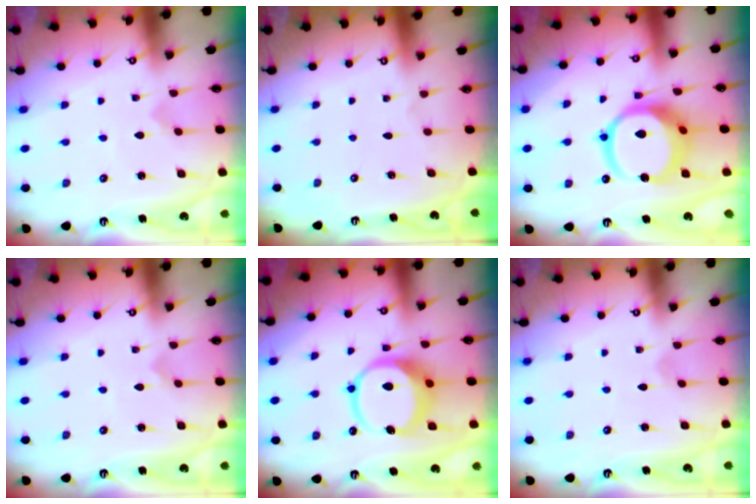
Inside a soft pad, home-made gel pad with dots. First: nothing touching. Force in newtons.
{"total": 0.0}
{"total": 15.2, "press": 15.1, "slide": 1.8}
{"total": 0.0}
{"total": 12.3, "press": 12.2, "slide": 2.0}
{"total": 0.7, "press": 0.7, "slide": 0.1}